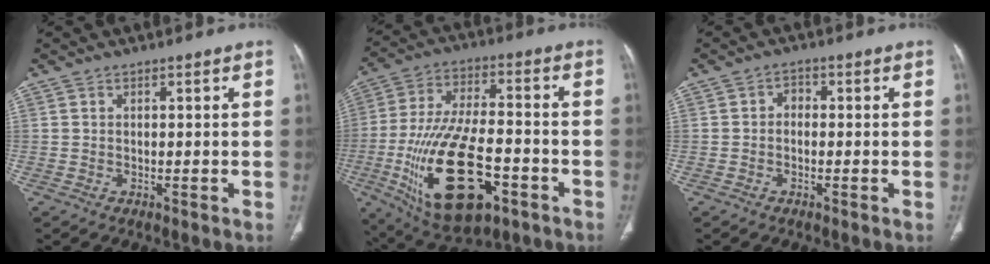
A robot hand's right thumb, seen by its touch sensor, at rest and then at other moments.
{"total": 23.0, "force": [-8.1, 10.6, 18.7], "torque": [-0.358, 0.022, -0.121]}
{"total": 1.9, "force": [-0.3, 1.5, 1.1], "torque": [-0.008, 0.009, -0.012]}